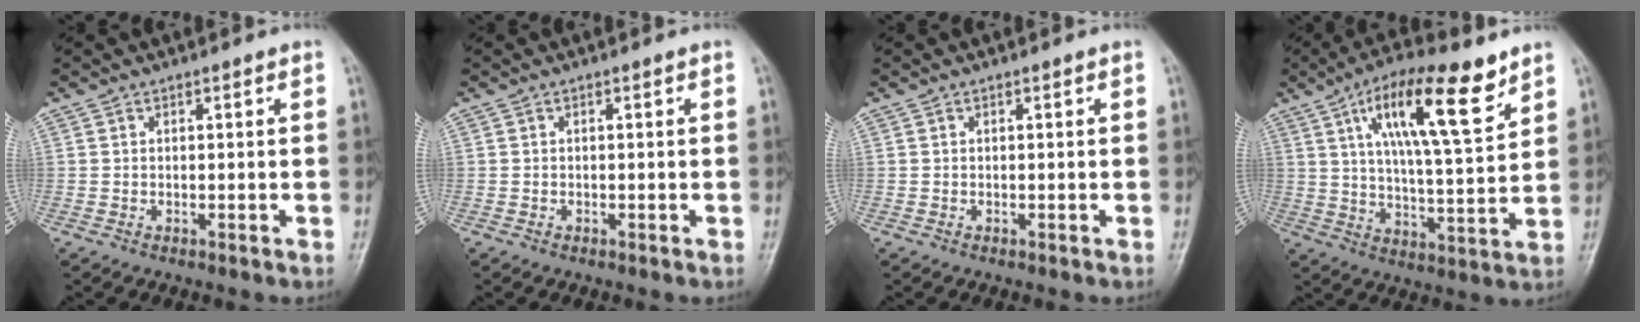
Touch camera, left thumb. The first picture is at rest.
{"total": 0.0}
{"total": 0.0}
{"total": 17.1, "force": [8.8, 4.8, 13.9], "torque": [-0.210, -0.029, 0.147]}